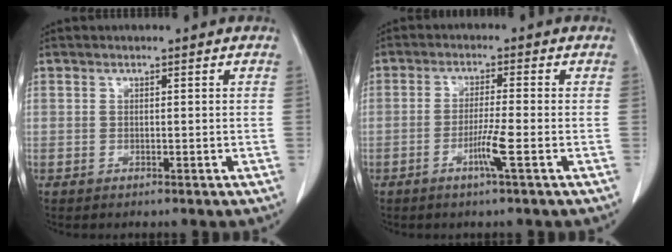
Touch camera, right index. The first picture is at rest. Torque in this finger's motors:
{"motor_torque": [0.16, -0.03, 0.03, 0.03]}